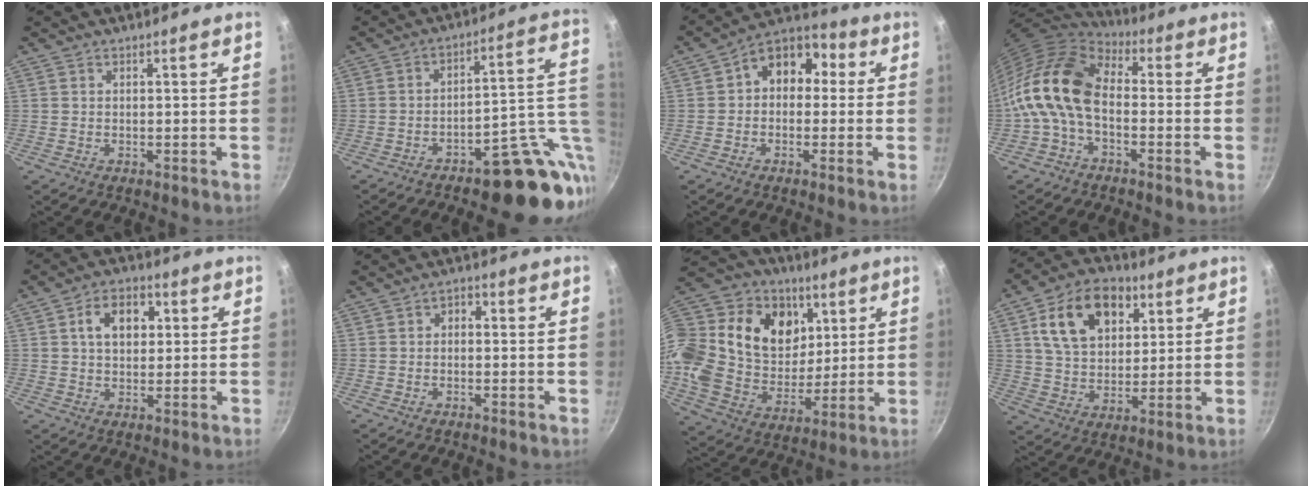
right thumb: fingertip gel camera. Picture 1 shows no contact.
{"total": 18.4, "force": [-7.1, 7.9, 15.0], "torque": [-0.124, 0.041, -0.092]}
{"total": 10.8, "force": [1.3, 8.2, 6.8], "torque": [-0.058, 0.032, -0.004]}
{"total": 13.9, "force": [-1.8, 8.4, 10.9], "torque": [-0.195, 0.032, -0.054]}
{"total": 8.4, "force": [2.1, 5.8, 5.6], "torque": [-0.064, 0.008, 0.025]}
{"total": 2.2, "force": [-0.2, 1.6, 1.4], "torque": [-0.019, 0.010, -0.009]}
{"total": 31.8, "force": [10.5, 23.5, 18.6], "torque": [-0.370, 0.001, 0.185]}
{"total": 16.5, "force": [6.2, 11.1, 10.5], "torque": [-0.149, -0.004, 0.100]}